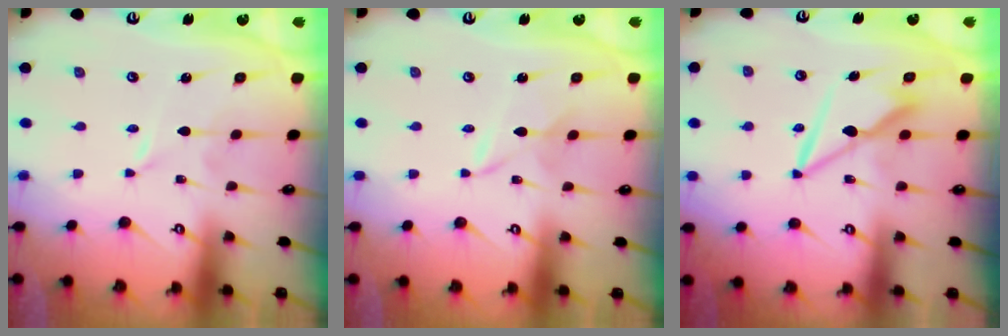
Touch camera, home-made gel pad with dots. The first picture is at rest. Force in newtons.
{"total": 3.0, "press": 3.0, "slide": 0.1}
{"total": 8.0, "press": 7.9, "slide": 0.8}